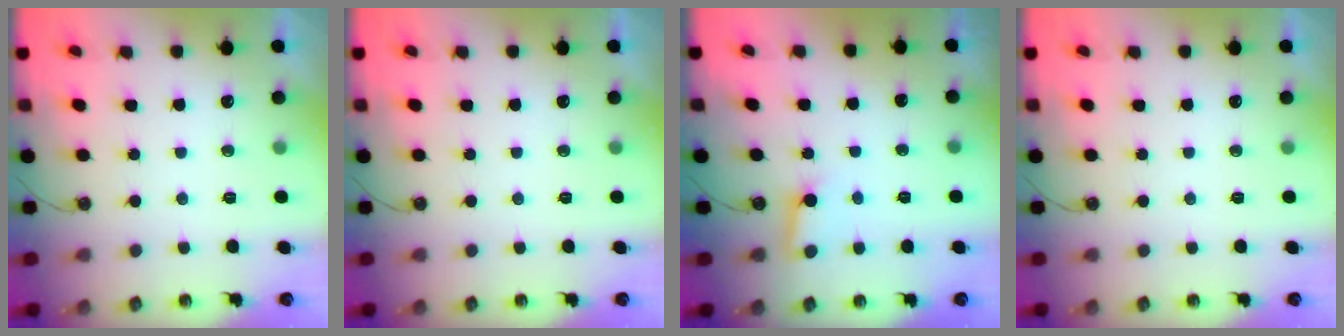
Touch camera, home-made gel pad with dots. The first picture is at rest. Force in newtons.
{"total": 0.0}
{"total": 3.0, "press": 3.0, "slide": 0.2}
{"total": 0.0}